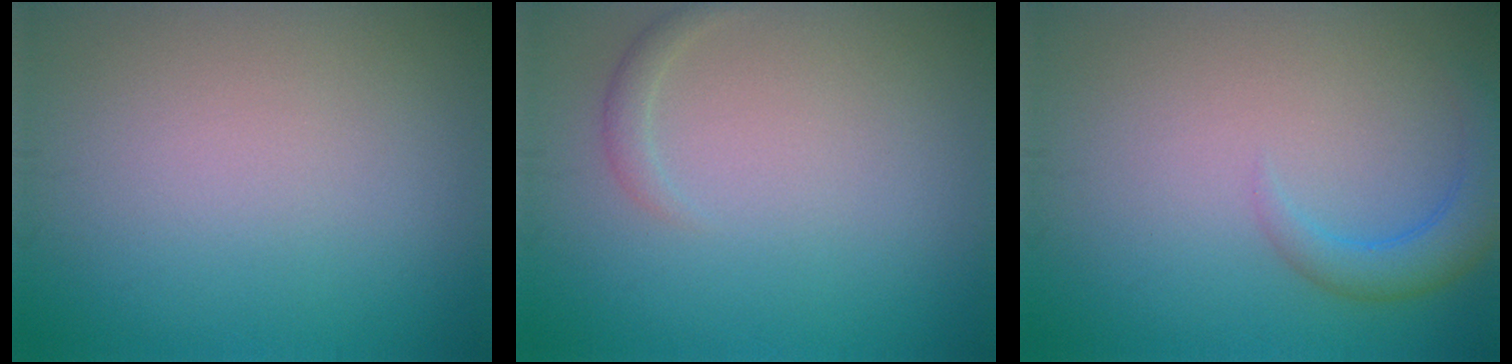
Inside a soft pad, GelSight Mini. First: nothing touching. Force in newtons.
{"total": 1.0, "press": 1.0, "slide": 0.0}
{"total": 2.9, "press": 2.9, "slide": 0.2}